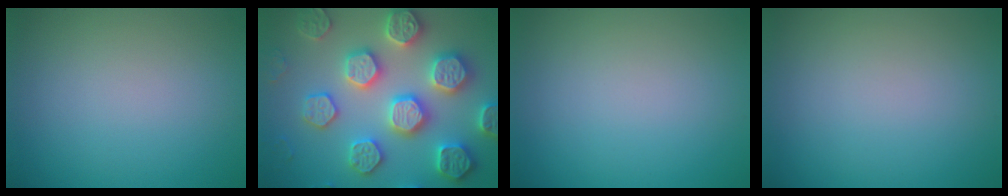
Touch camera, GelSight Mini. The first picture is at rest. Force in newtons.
{"total": 8.0, "press": 7.8, "slide": 1.8}
{"total": 0.0}
{"total": 0.0}